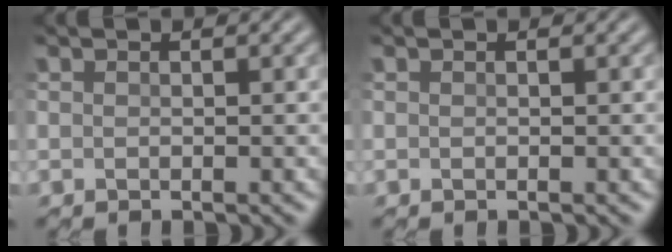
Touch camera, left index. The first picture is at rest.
{"total": 0.0}